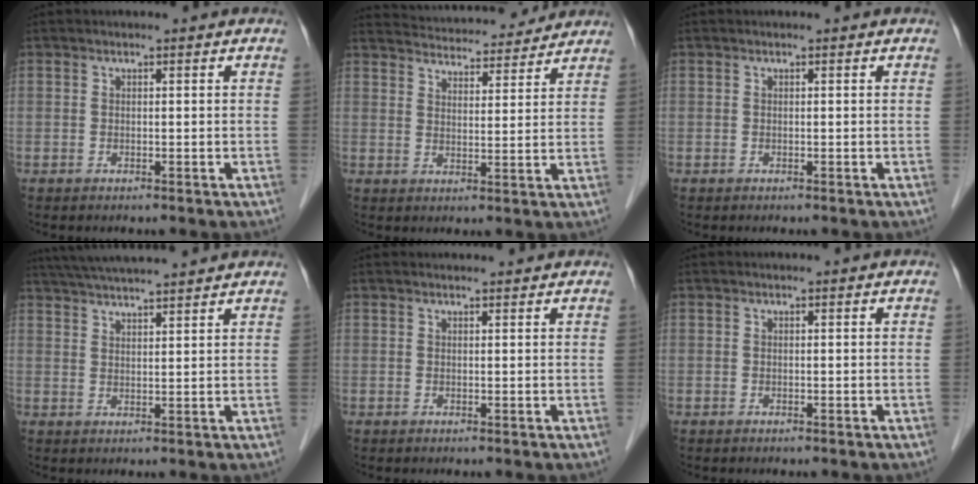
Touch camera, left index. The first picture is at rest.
{"total": 15.1, "force": [14.4, 2.7, 3.8], "torque": [-0.058, 0.027, 0.203]}
{"total": 0.0}
{"total": 12.2, "force": [11.0, 0.5, 5.1], "torque": [-0.094, 0.035, 0.167]}
{"total": 2.8, "force": [2.7, 0.4, 0.6], "torque": [-0.009, 0.019, 0.035]}
{"total": 0.0}